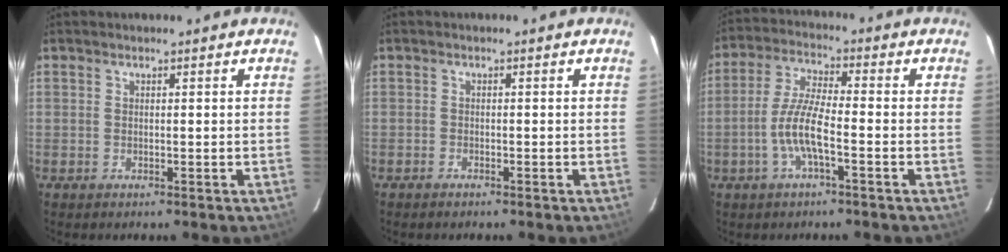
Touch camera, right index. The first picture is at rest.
{"total": 0.9, "force": [-0.8, 0.3, 0.1], "torque": [-0.007, 0.003, -0.017]}
{"total": 7.7, "force": [-2.7, 1.2, 7.1], "torque": [-0.151, 0.003, -0.054]}